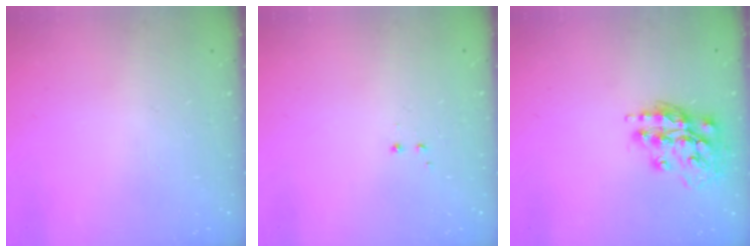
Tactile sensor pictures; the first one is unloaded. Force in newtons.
{"total": 1.2, "press": 1.0, "slide": 0.6}
{"total": 14.9, "press": 14.9, "slide": 1.1}